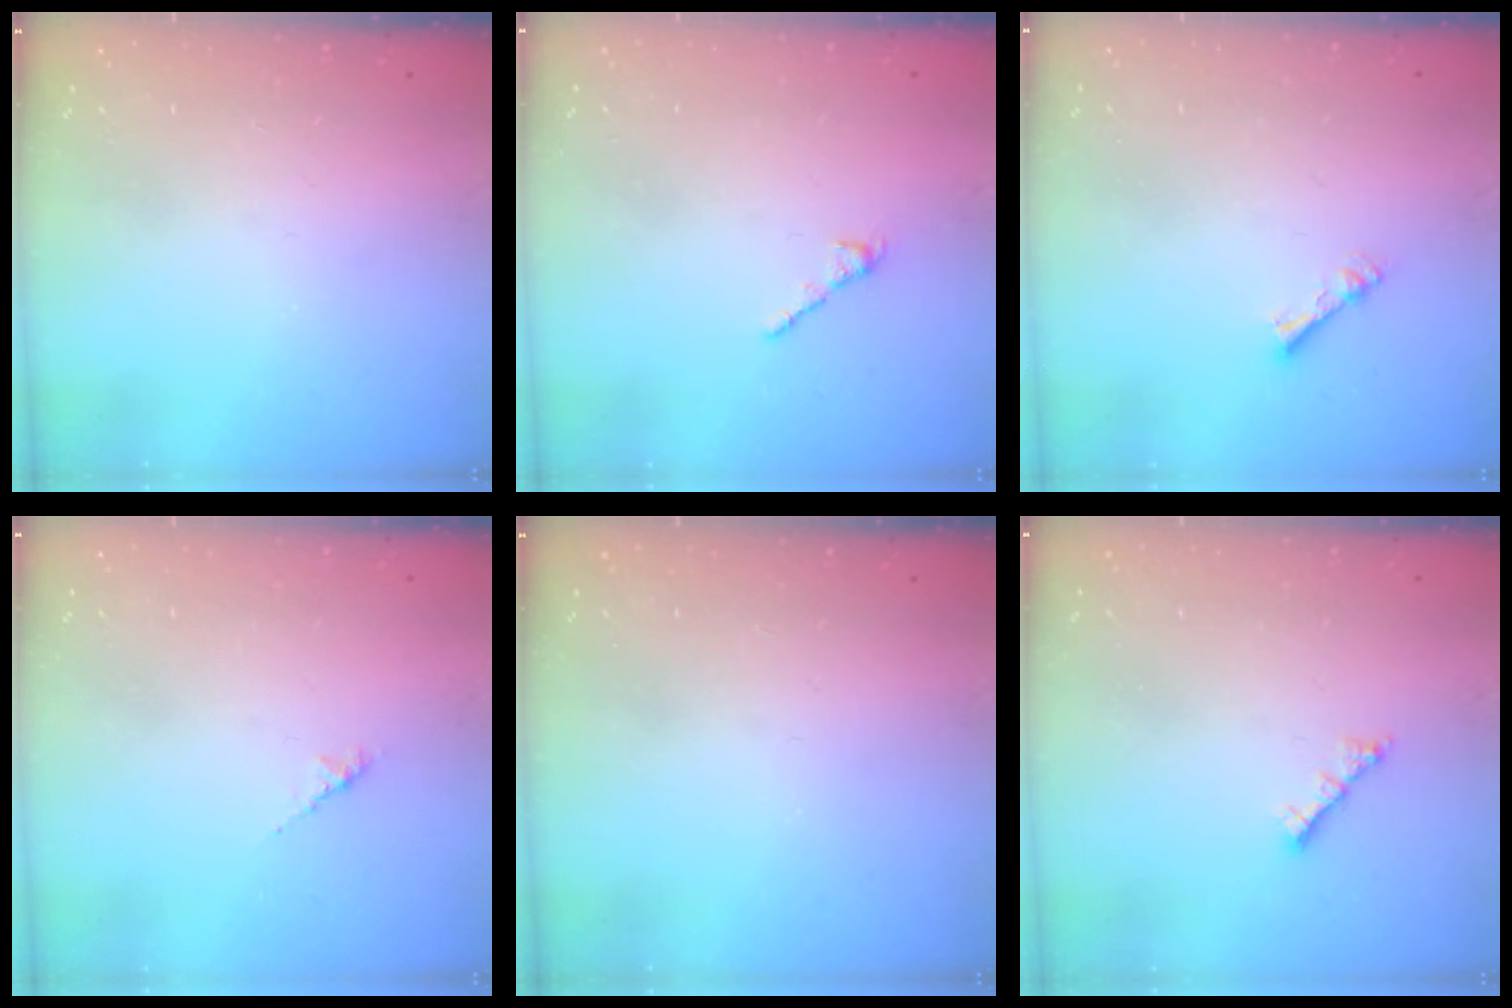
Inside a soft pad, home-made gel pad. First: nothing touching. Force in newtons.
{"total": 2.2, "press": 2.2, "slide": 0.4}
{"total": 2.4, "press": 2.4, "slide": 0.4}
{"total": 1.5, "press": 1.4, "slide": 0.5}
{"total": 0.0}
{"total": 2.0, "press": 1.9, "slide": 0.5}